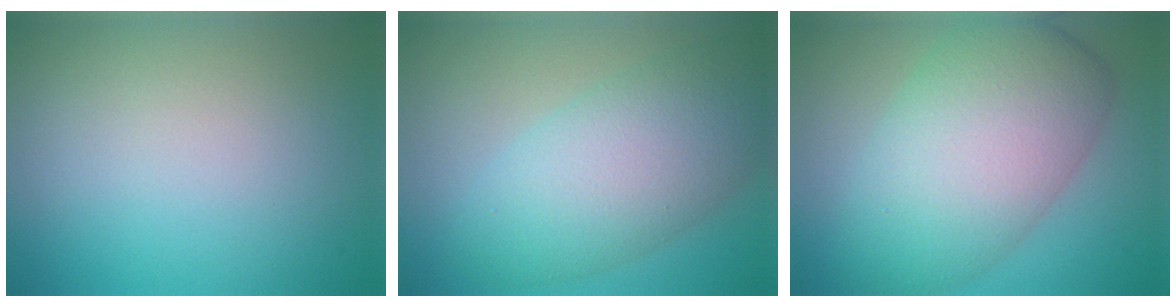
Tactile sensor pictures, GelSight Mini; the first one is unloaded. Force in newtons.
{"total": 7.3, "press": 7.3, "slide": 0.2}
{"total": 9.8, "press": 9.8, "slide": 0.1}